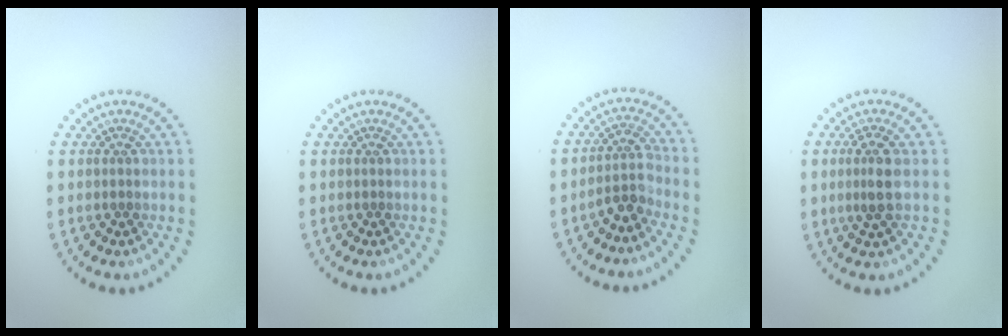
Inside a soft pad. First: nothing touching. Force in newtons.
{"total": 0.0}
{"total": 2.4, "press": 1.9, "slide": 1.6}
{"total": 2.5, "press": 2.3, "slide": 1.1}